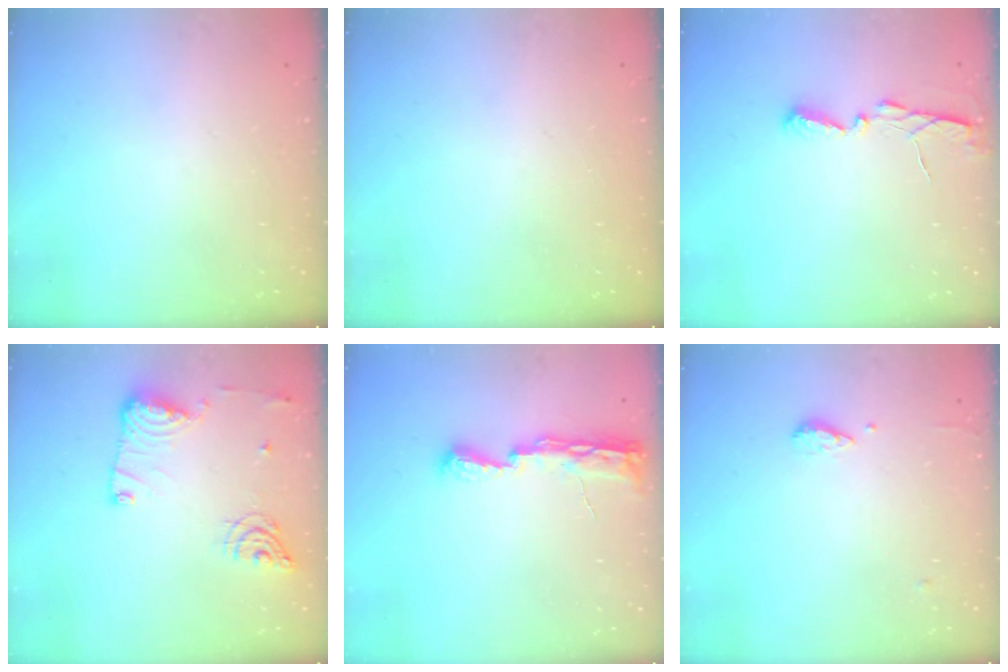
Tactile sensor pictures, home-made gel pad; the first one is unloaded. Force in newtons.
{"total": 0.0}
{"total": 4.9, "press": 4.9, "slide": 0.3}
{"total": 13.4, "press": 13.4, "slide": 0.6}
{"total": 8.9, "press": 8.5, "slide": 2.3}
{"total": 6.1, "press": 6.0, "slide": 0.7}